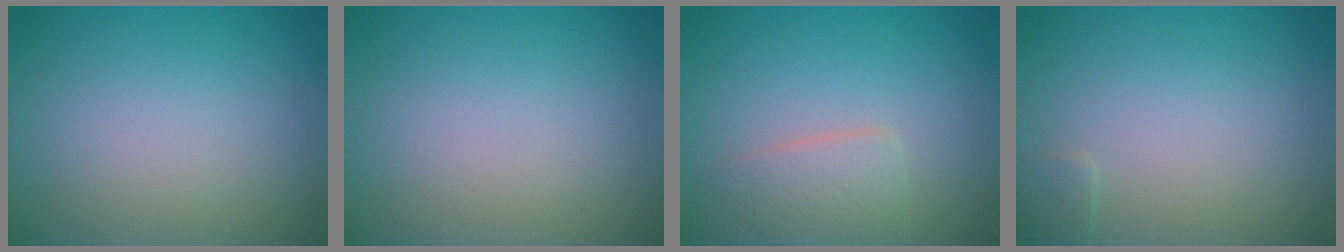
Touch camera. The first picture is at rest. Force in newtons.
{"total": 0.0}
{"total": 2.8, "press": 2.8, "slide": 0.1}
{"total": 0.8, "press": 0.8, "slide": 0.0}